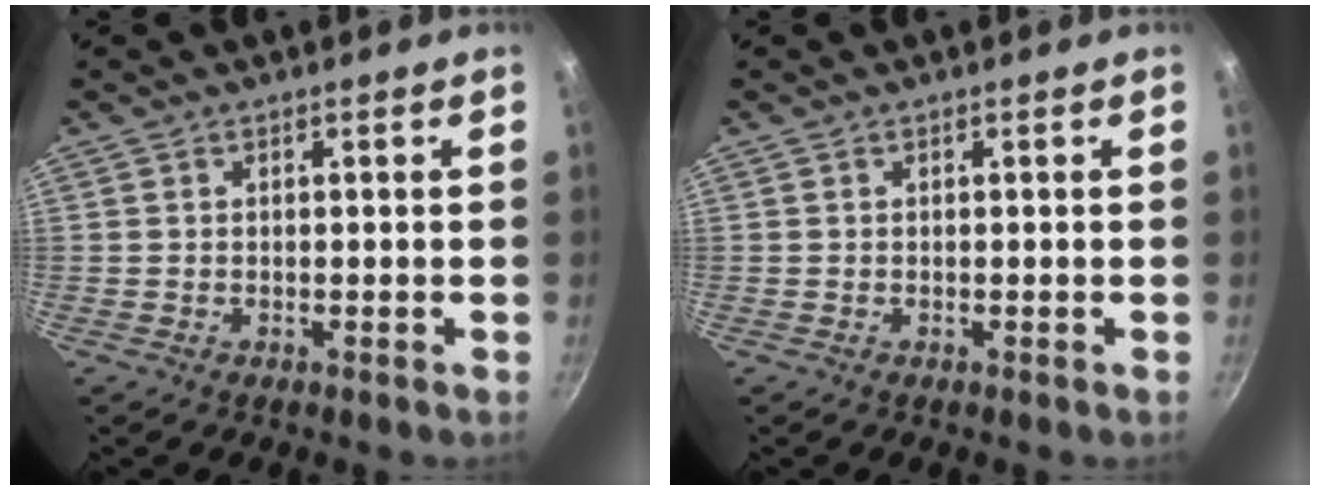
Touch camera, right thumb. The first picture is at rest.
{"total": 0.0}